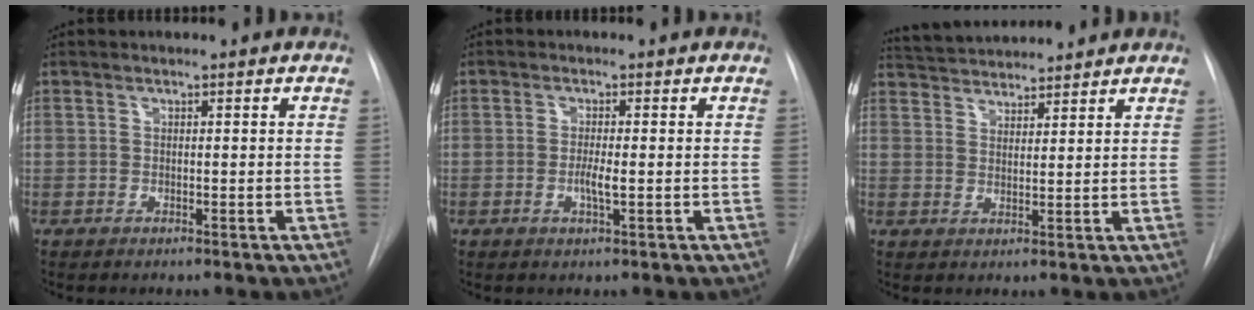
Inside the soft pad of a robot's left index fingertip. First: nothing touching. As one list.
[{"total": 2.3, "force": [-0.8, 0.1, 2.1], "torque": [-0.043, -0.009, -0.014]}, {"total": 8.6, "force": [8.3, 1.1, 2.0], "torque": [-0.041, 0.024, 0.133]}]